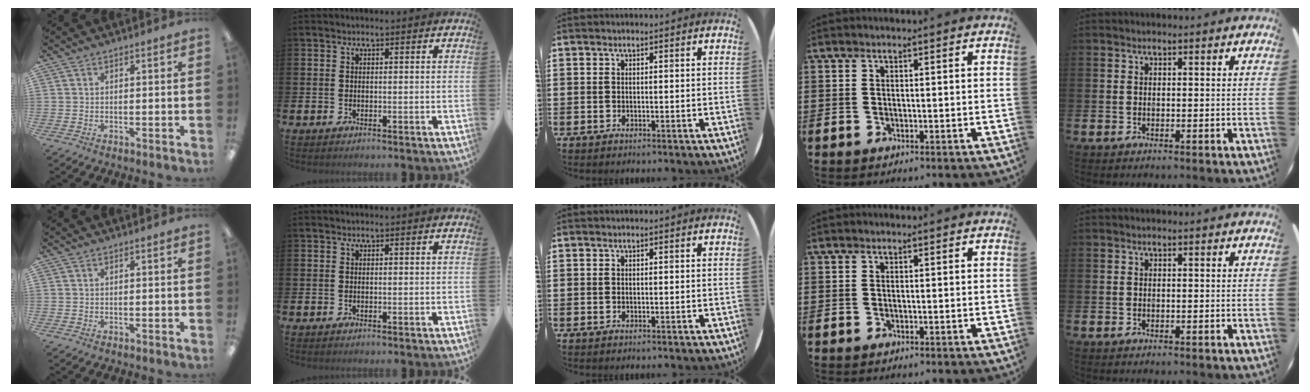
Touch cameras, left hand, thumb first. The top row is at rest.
{}